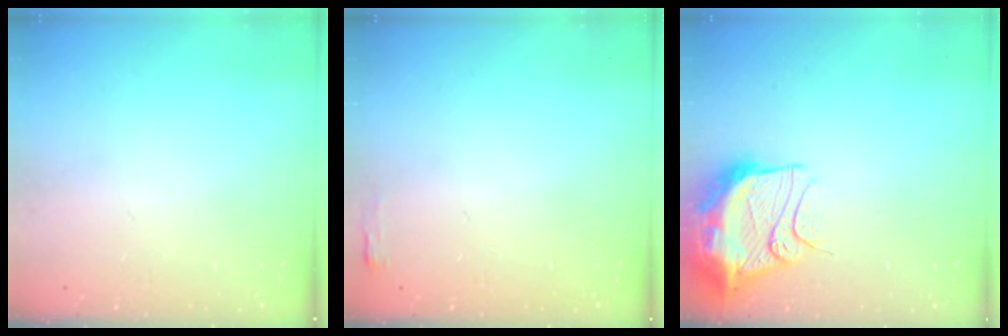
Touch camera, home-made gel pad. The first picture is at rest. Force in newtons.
{"total": 2.7, "press": 2.6, "slide": 0.8}
{"total": 15.8, "press": 15.7, "slide": 1.6}